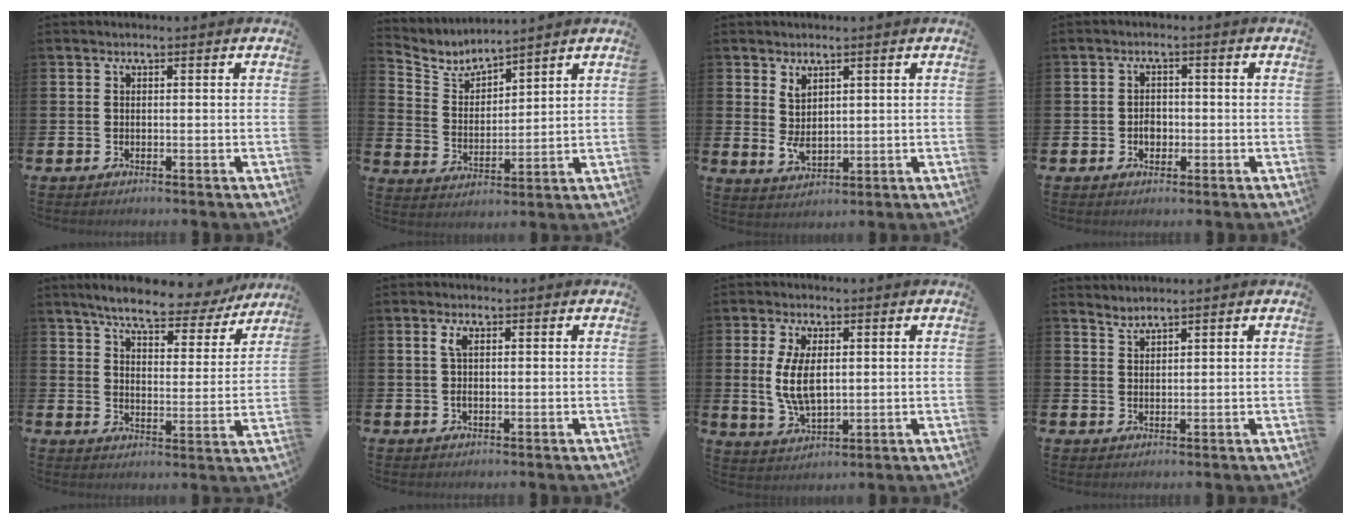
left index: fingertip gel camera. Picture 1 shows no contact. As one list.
[{"total": 4.2, "force": [4.1, 0.8, 0.3], "torque": [-0.034, -0.031, 0.069]}, {"total": 3.2, "force": [1.7, 1.9, 2.0], "torque": [-0.026, -0.011, 0.027]}, {"total": 2.0, "force": [-0.7, 1.6, 1.0], "torque": [-0.012, 0.002, -0.016]}, {"total": 7.1, "force": [6.4, 1.4, 2.6], "torque": [-0.065, -0.038, 0.107]}, {"total": 2.2, "force": [0.7, 1.0, 1.9], "torque": [-0.038, 0.005, 0.009]}, {"total": 6.8, "force": [1.2, 3.4, 5.8], "torque": [-0.107, 0.001, 0.017]}, {"total": 1.7, "force": [1.6, -0.1, -0.3], "torque": [0.003, -0.006, 0.030]}]